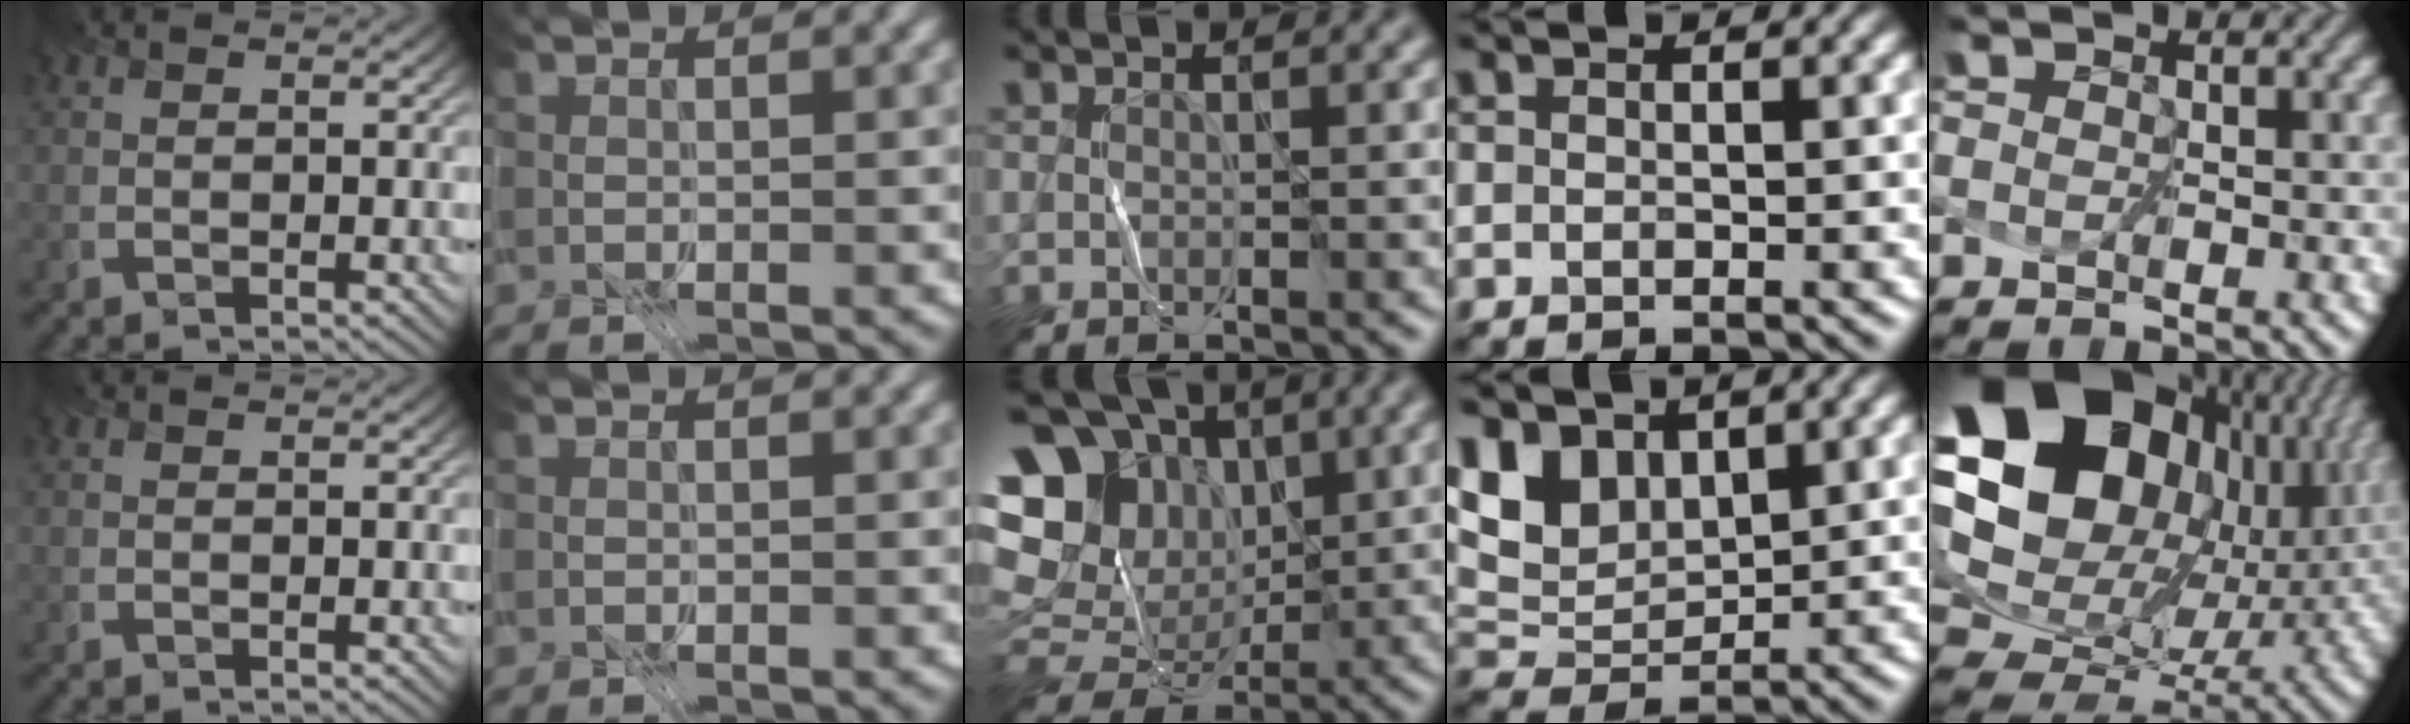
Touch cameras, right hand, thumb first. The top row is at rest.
{"middle": {"total": 16.1, "force": [4.1, 13.5, 7.9], "torque": [-0.179, 0.022, 0.068]}, "ring": {"total": 4.2, "force": [2.7, 2.7, 1.7], "torque": [-0.064, 0.002, 0.074]}, "little": {"total": 19.0, "force": [6.3, 13.7, 11.7], "torque": [-0.256, 0.003, 0.151]}}